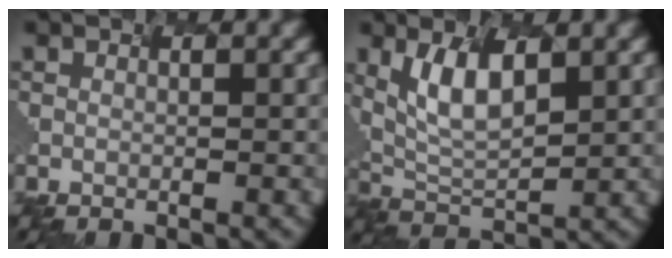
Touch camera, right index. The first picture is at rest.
{"total": 4.4, "force": [1.2, 2.0, 3.7], "torque": [-0.091, -0.007, 0.041]}